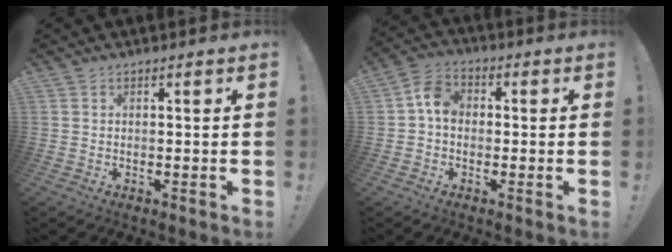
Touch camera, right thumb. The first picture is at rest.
{"total": 7.2, "force": [0.0, 5.6, 4.6], "torque": [-0.077, 0.016, 0.003]}